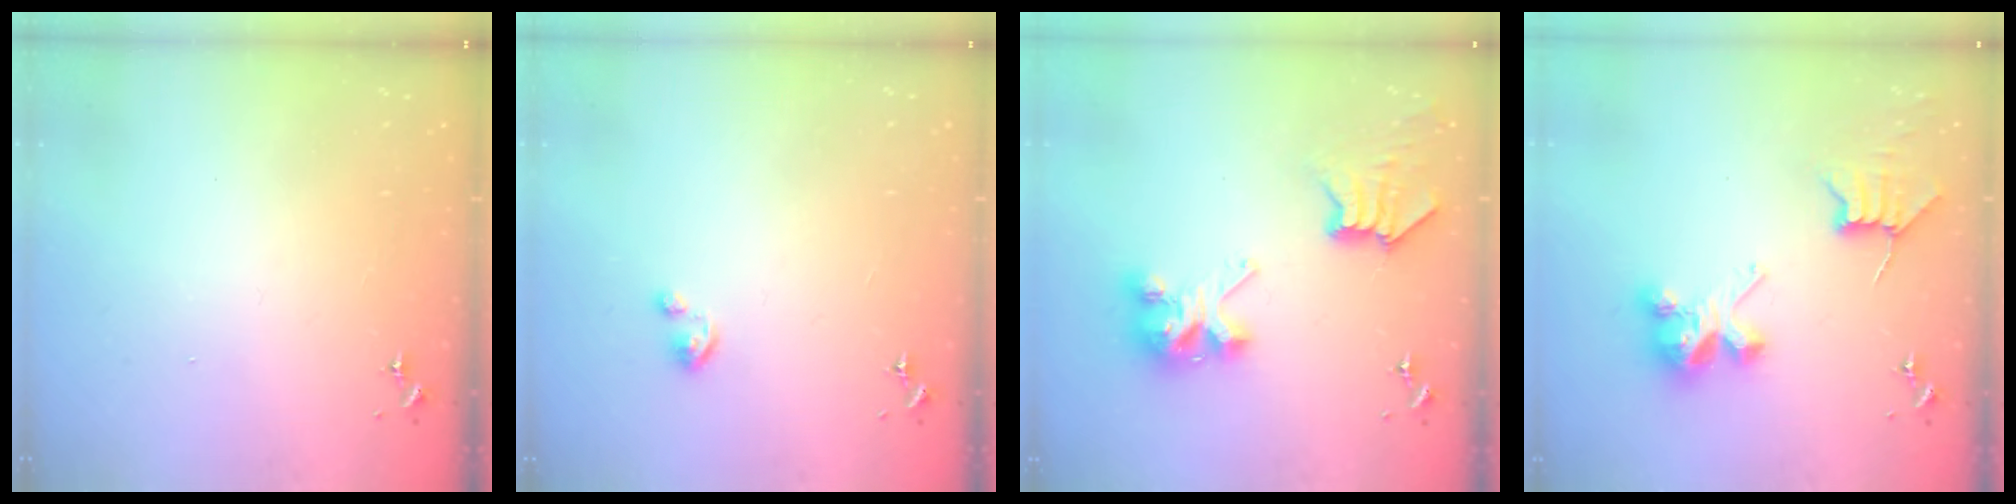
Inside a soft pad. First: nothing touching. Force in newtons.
{"total": 2.4, "press": 2.4, "slide": 0.2}
{"total": 10.5, "press": 10.5, "slide": 0.8}
{"total": 8.9, "press": 8.9, "slide": 0.7}